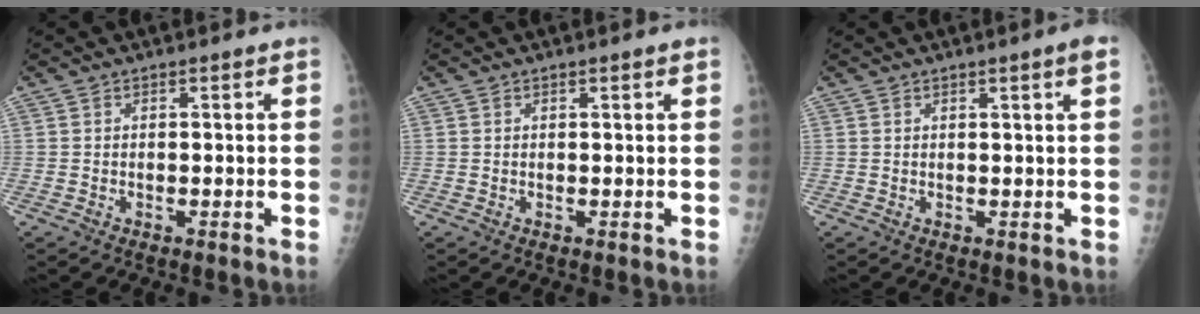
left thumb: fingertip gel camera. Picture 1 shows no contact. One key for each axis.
{"total": 1.0, "fx": 0.6, "fy": 0.1, "fz": 0.8, "tx": -0.010, "ty": -0.001, "tz": 0.007}
{"total": 2.6, "fx": 1.4, "fy": -0.2, "fz": 2.2, "tx": -0.034, "ty": -0.006, "tz": 0.019}